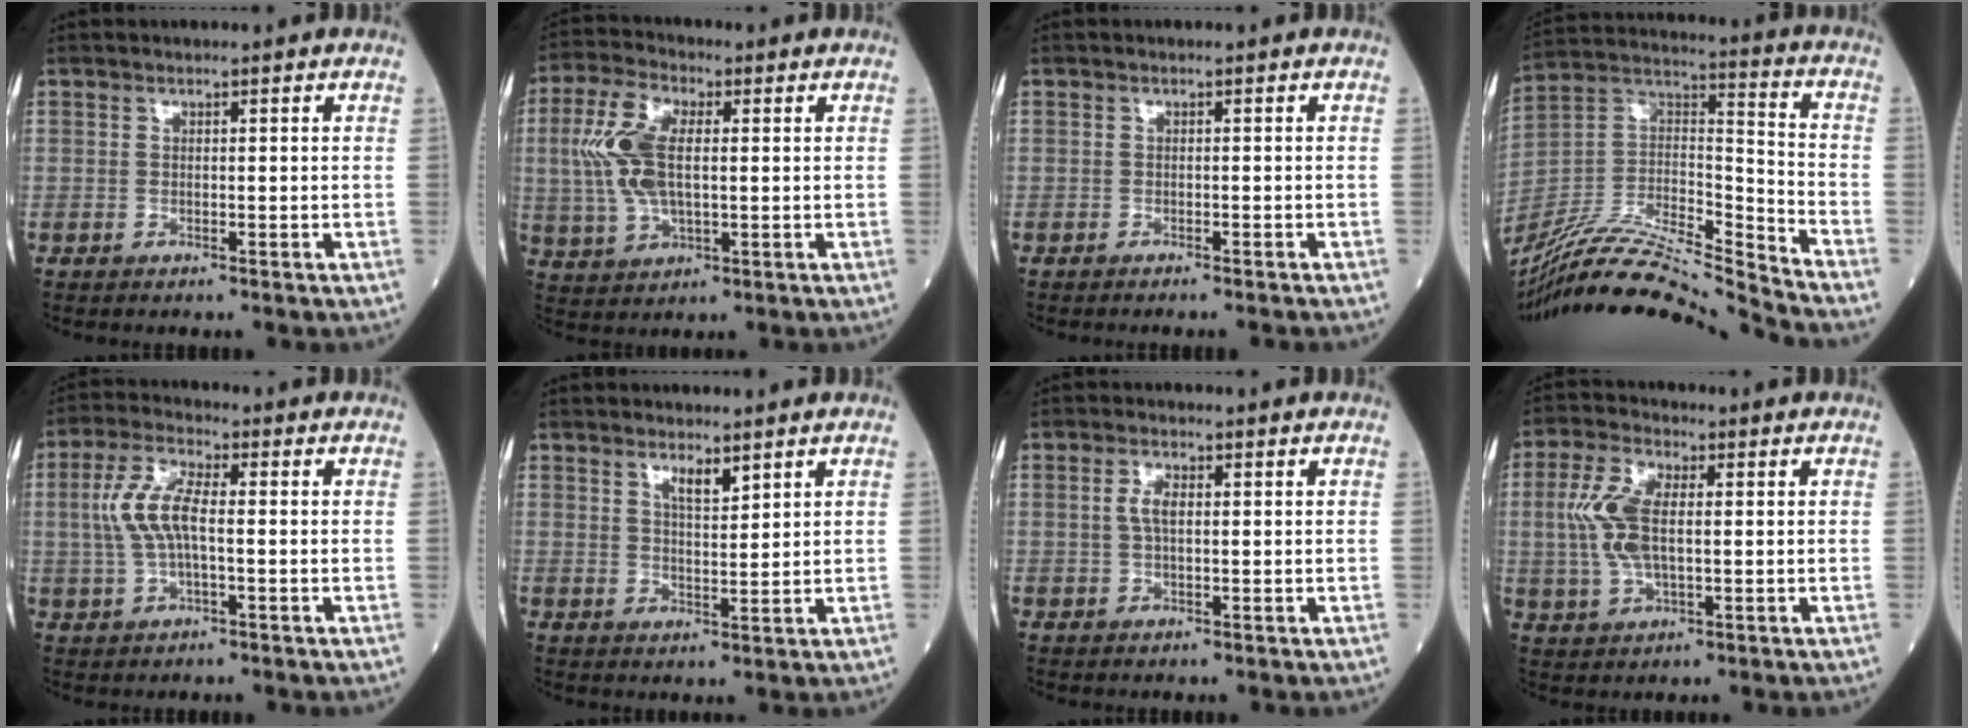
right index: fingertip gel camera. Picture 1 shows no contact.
{"total": 9.8, "force": [1.1, 4.2, 8.7], "torque": [-0.209, 0.015, 0.025]}
{"total": 2.8, "force": [-2.5, 0.0, 1.1], "torque": [-0.016, -0.003, -0.032]}
{"total": 22.6, "force": [-20.9, -0.7, 8.5], "torque": [-0.193, 0.002, -0.371]}
{"total": 7.1, "force": [0.1, 2.2, 6.8], "torque": [-0.156, 0.015, 0.002]}
{"total": 3.0, "force": [2.1, 0.7, 2.1], "torque": [-0.037, -0.004, 0.039]}
{"total": 2.6, "force": [0.3, 1.0, 2.4], "torque": [-0.049, 0.007, 0.006]}
{"total": 8.3, "force": [0.6, 3.4, 7.5], "torque": [-0.180, 0.011, 0.015]}